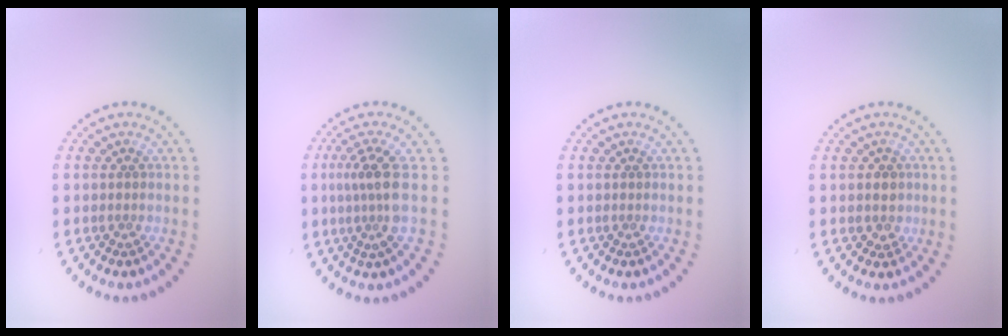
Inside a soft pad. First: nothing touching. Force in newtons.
{"total": 3.2, "press": 2.2, "slide": 2.3}
{"total": 0.0}
{"total": 1.2, "press": 0.9, "slide": 0.7}